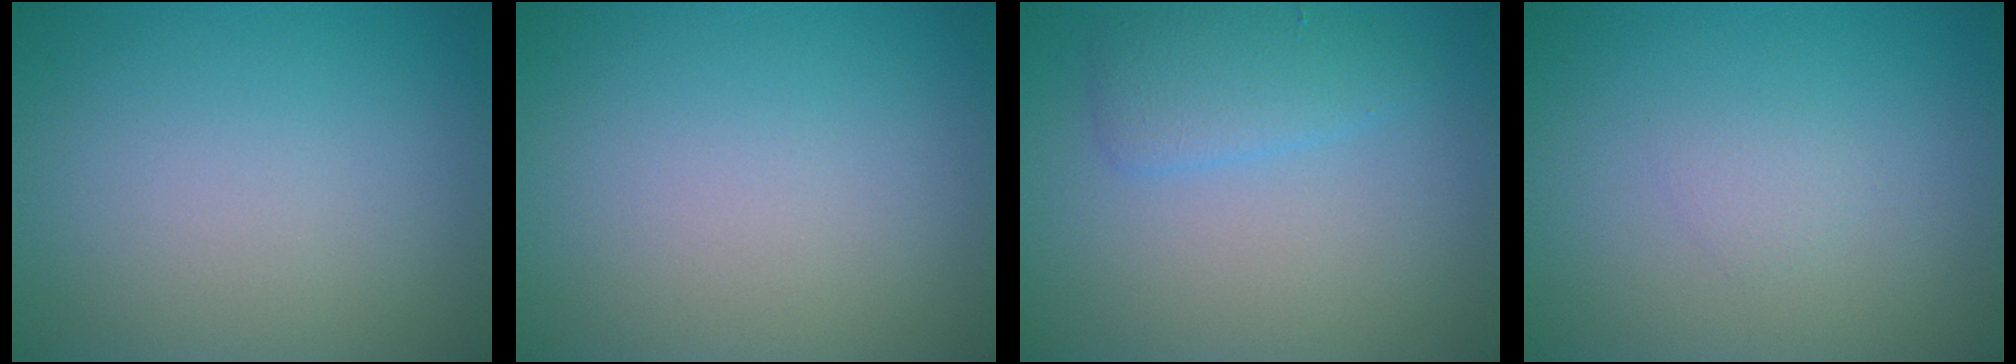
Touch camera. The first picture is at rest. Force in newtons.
{"total": 0.0}
{"total": 2.6, "press": 2.6, "slide": 0.1}
{"total": 0.8, "press": 0.8, "slide": 0.1}